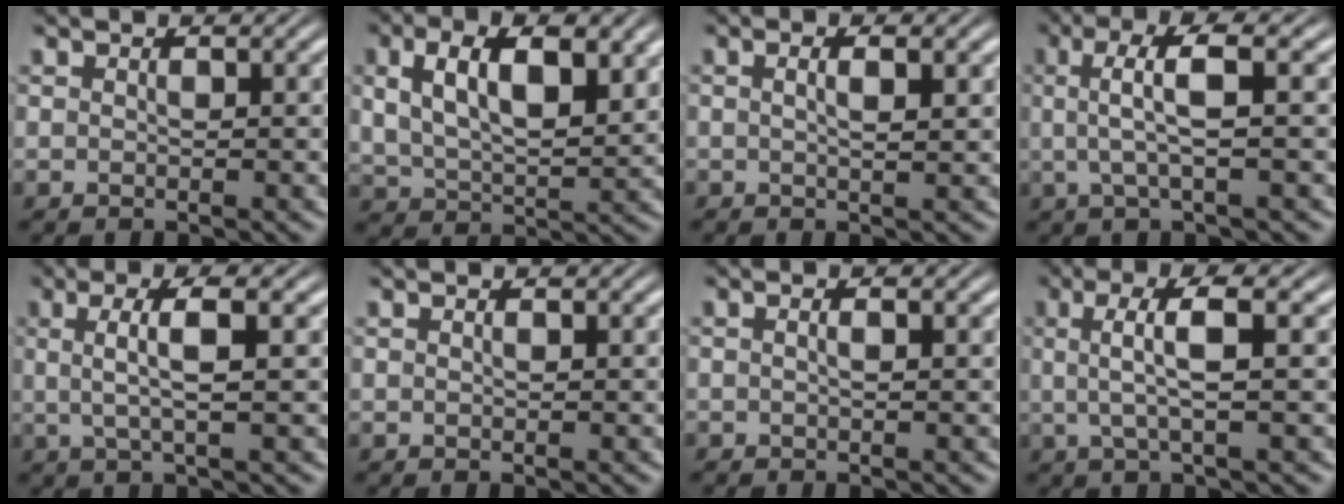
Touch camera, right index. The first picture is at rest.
{"total": 6.7, "force": [2.2, 4.4, 4.6], "torque": [-0.079, 0.003, 0.036]}
{"total": 1.4, "force": [0.0, -0.1, 1.4], "torque": [-0.023, -0.007, 0.003]}
{"total": 4.8, "force": [1.2, 1.2, 4.5], "torque": [-0.083, 0.018, 0.012]}
{"total": 4.1, "force": [1.5, 0.3, 3.8], "torque": [-0.067, 0.011, 0.025]}
{"total": 0.0}
{"total": 0.9, "force": [-0.3, 0.1, 0.9], "torque": [-0.019, -0.006, -0.002]}
{"total": 4.8, "force": [1.5, 0.8, 4.5], "torque": [-0.077, 0.018, 0.019]}